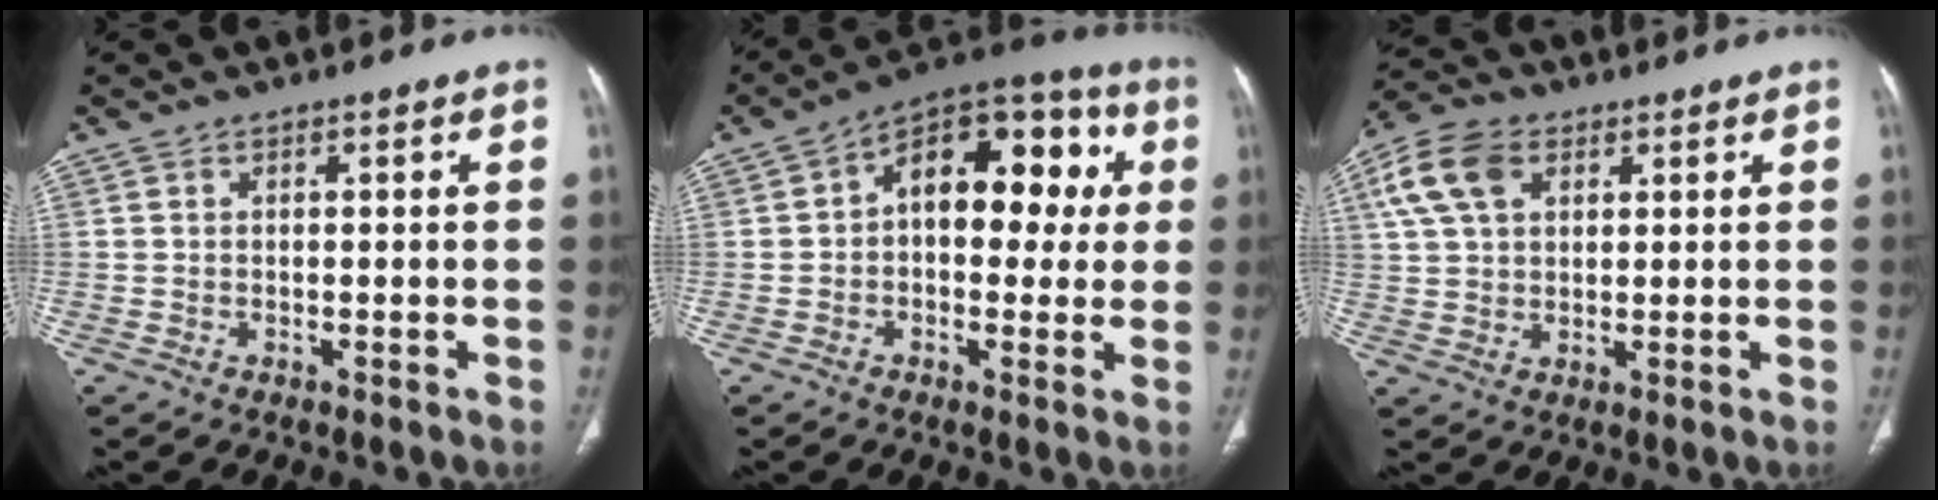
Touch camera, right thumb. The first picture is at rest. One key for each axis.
{"total": 17.1, "fx": 2.7, "fy": 10.1, "fz": 13.5, "tx": -0.139, "ty": 0.039, "tz": 0.029}
{"total": 9.8, "fx": 3.9, "fy": 6.5, "fz": 6.3, "tx": -0.122, "ty": 0.009, "tz": 0.071}